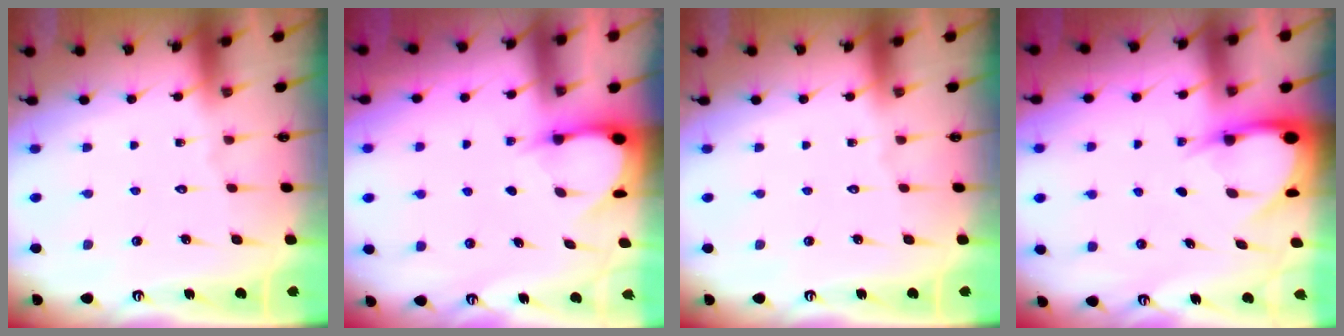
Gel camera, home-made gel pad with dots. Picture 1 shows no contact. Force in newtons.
{"total": 3.5, "press": 3.5, "slide": 0.4}
{"total": 0.0}
{"total": 4.6, "press": 4.6, "slide": 0.7}